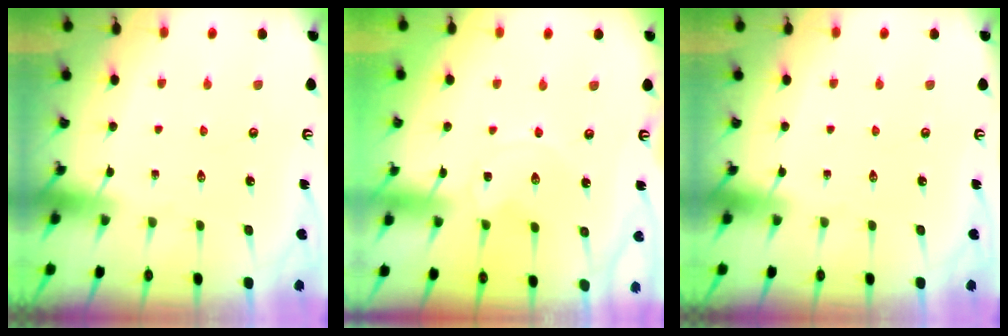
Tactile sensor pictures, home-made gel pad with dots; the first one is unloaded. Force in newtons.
{"total": 0.8, "press": 0.8, "slide": 0.1}
{"total": 0.0}